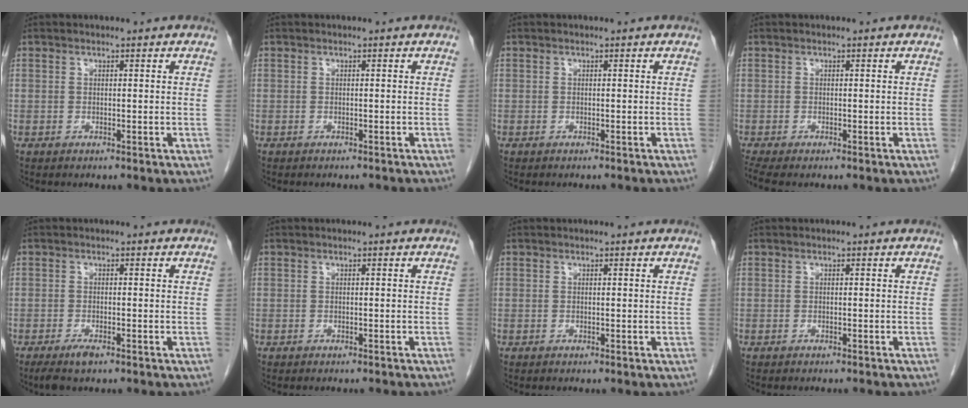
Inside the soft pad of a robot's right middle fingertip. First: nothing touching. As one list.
[{"total": 2.7, "force": [-2.5, 0.4, 0.9], "torque": [-0.015, -0.003, -0.028]}, {"total": 1.6, "force": [-1.4, 0.3, 0.6], "torque": [-0.011, -0.002, -0.016]}, {"total": 2.3, "force": [-1.9, 0.3, 1.2], "torque": [-0.026, -0.008, -0.035]}, {"total": 2.6, "force": [-1.8, 0.5, 1.8], "torque": [-0.040, -0.005, -0.032]}, {"total": 2.6, "force": [-2.4, 0.4, 0.9], "torque": [-0.015, -0.003, -0.028]}, {"total": 0.0}, {"total": 2.4, "force": [-2.2, 0.4, 0.9], "torque": [-0.015, -0.003, -0.025]}]